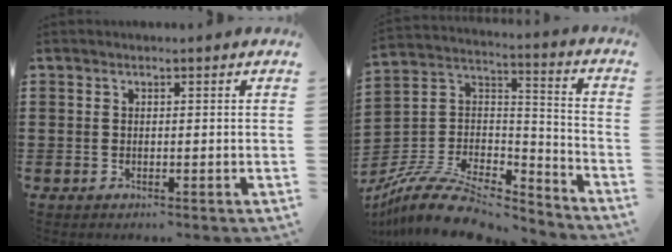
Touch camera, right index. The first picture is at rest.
{"total": 10.8, "force": [-8.4, 4.2, 5.3], "torque": [-0.112, 0.018, -0.163]}